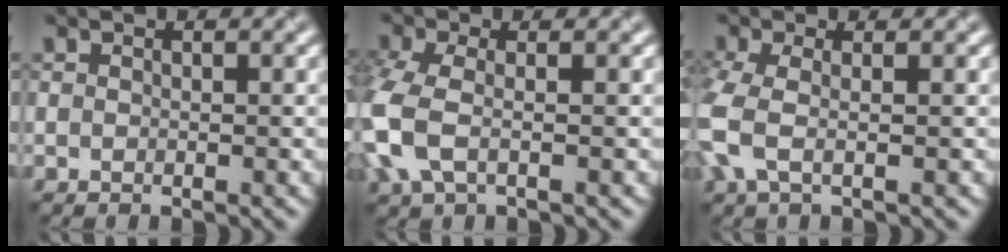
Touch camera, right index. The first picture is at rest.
{"total": 5.6, "force": [-1.3, 3.1, 4.5], "torque": [-0.133, -0.003, -0.033]}
{"total": 4.2, "force": [-1.1, 2.0, 3.6], "torque": [-0.109, -0.004, -0.026]}